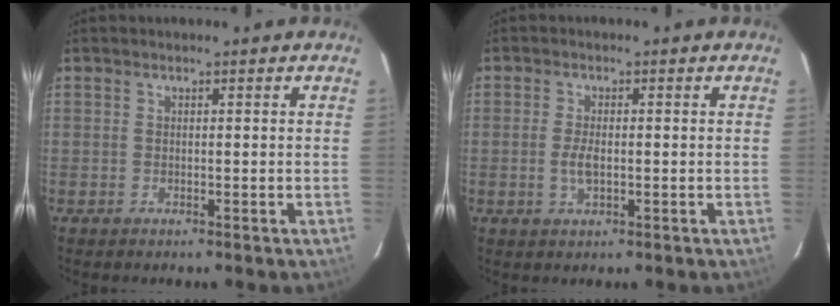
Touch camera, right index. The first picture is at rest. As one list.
[{"total": 3.2, "force": [-0.6, 1.4, 2.8], "torque": [-0.058, -0.003, -0.010]}]